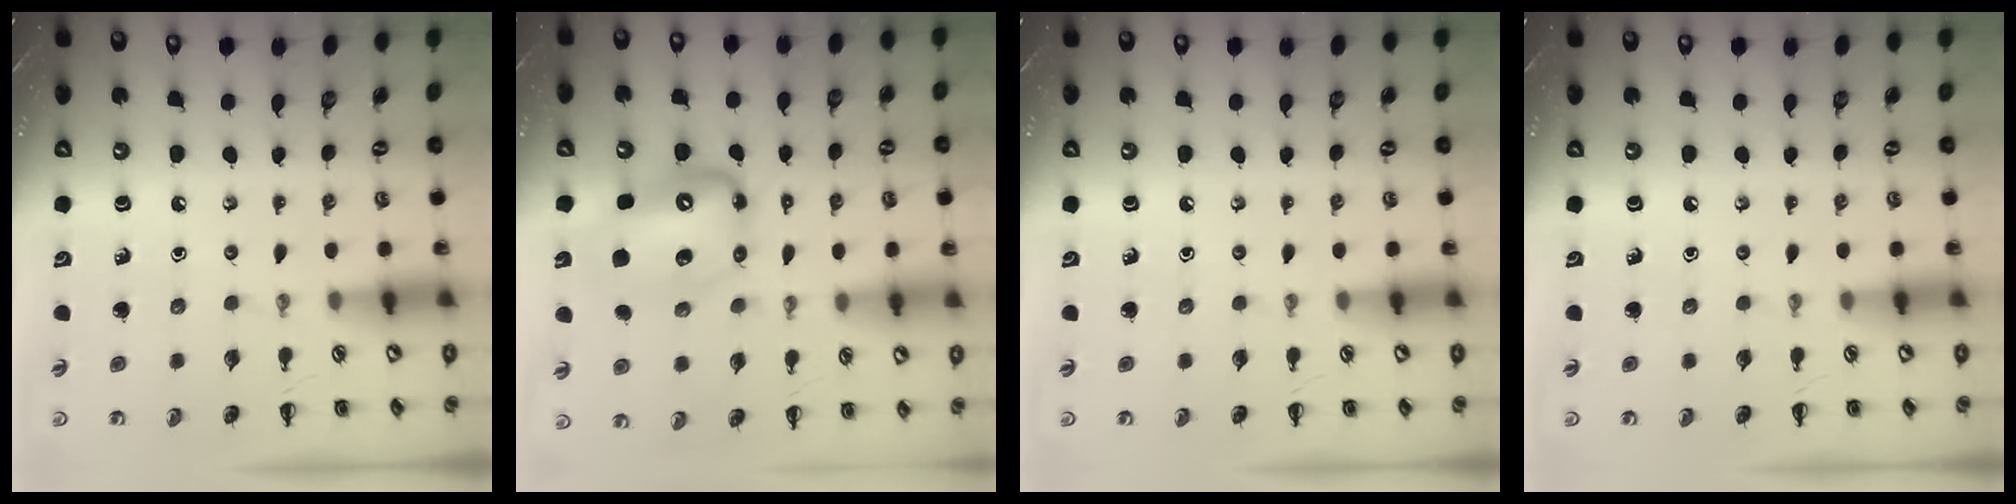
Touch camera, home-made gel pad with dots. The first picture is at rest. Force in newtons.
{"total": 10.5, "press": 10.1, "slide": 2.6}
{"total": 0.0}
{"total": 0.0}